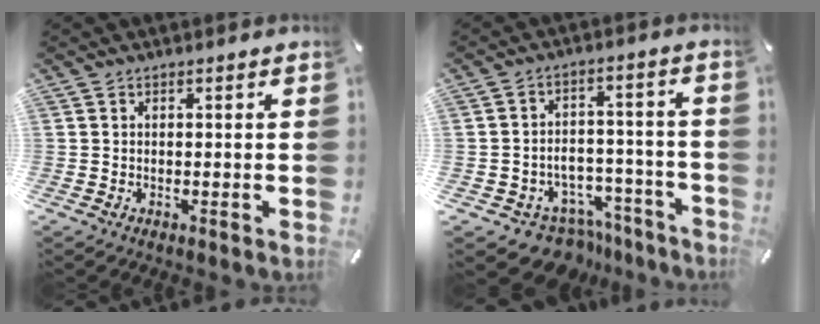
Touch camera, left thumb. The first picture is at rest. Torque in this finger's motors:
{"motor_torque": [-0.06, 1.38, 0.17, 0.19, 0.00]}